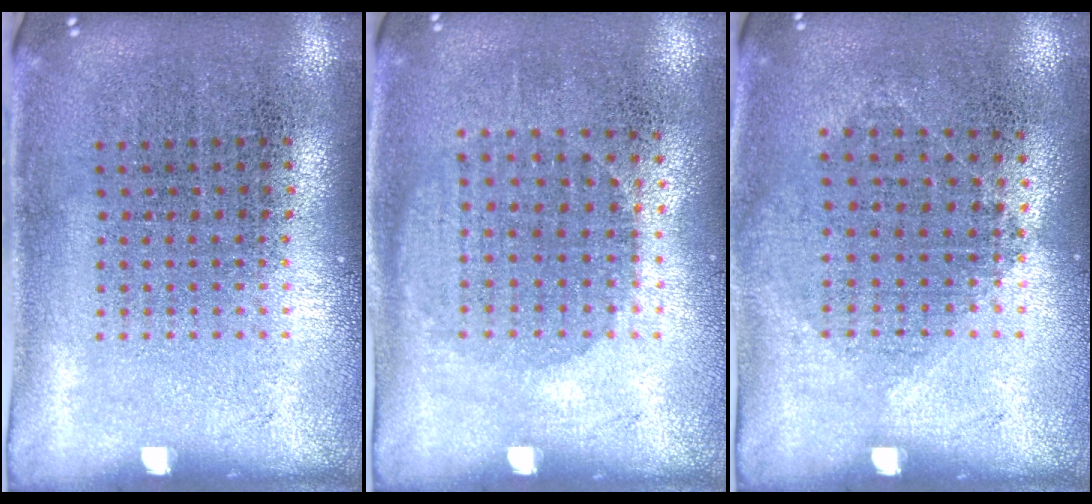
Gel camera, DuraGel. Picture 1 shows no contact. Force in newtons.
{"total": 1.0, "press": 0.9, "slide": 0.4}
{"total": 1.0, "press": 0.9, "slide": 0.4}